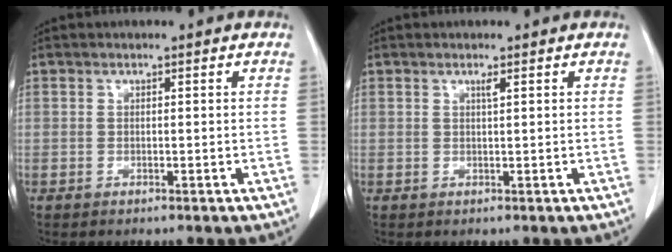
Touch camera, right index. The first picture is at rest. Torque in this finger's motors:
{"motor_torque": [-0.02, 0.03, 0.00, 0.00]}